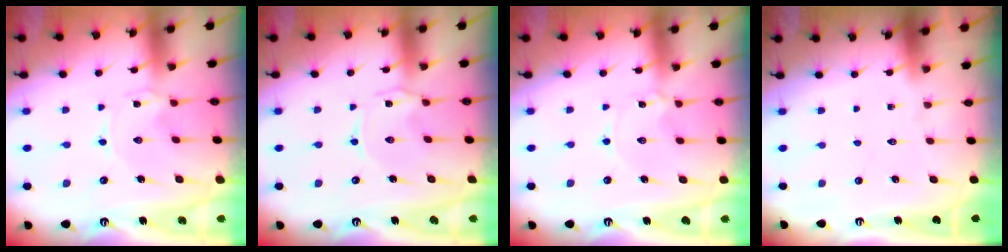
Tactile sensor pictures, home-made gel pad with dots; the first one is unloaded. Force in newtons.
{"total": 1.0, "press": 0.9, "slide": 0.3}
{"total": 1.1, "press": 1.1, "slide": 0.2}
{"total": 0.0}